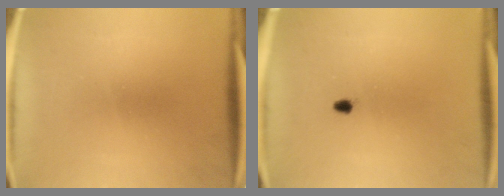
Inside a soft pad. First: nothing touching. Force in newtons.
{"total": 0.9}